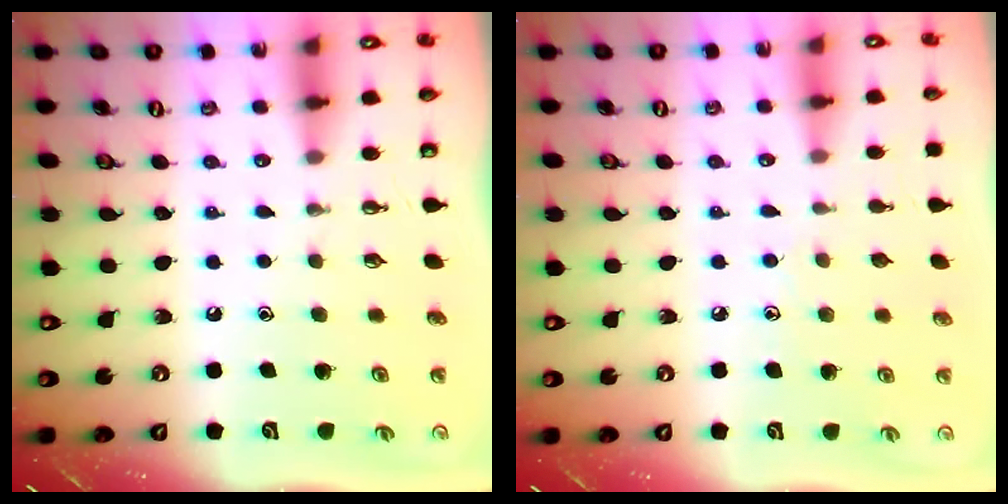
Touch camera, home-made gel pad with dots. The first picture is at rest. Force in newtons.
{"total": 3.6, "press": 3.6, "slide": 0.4}